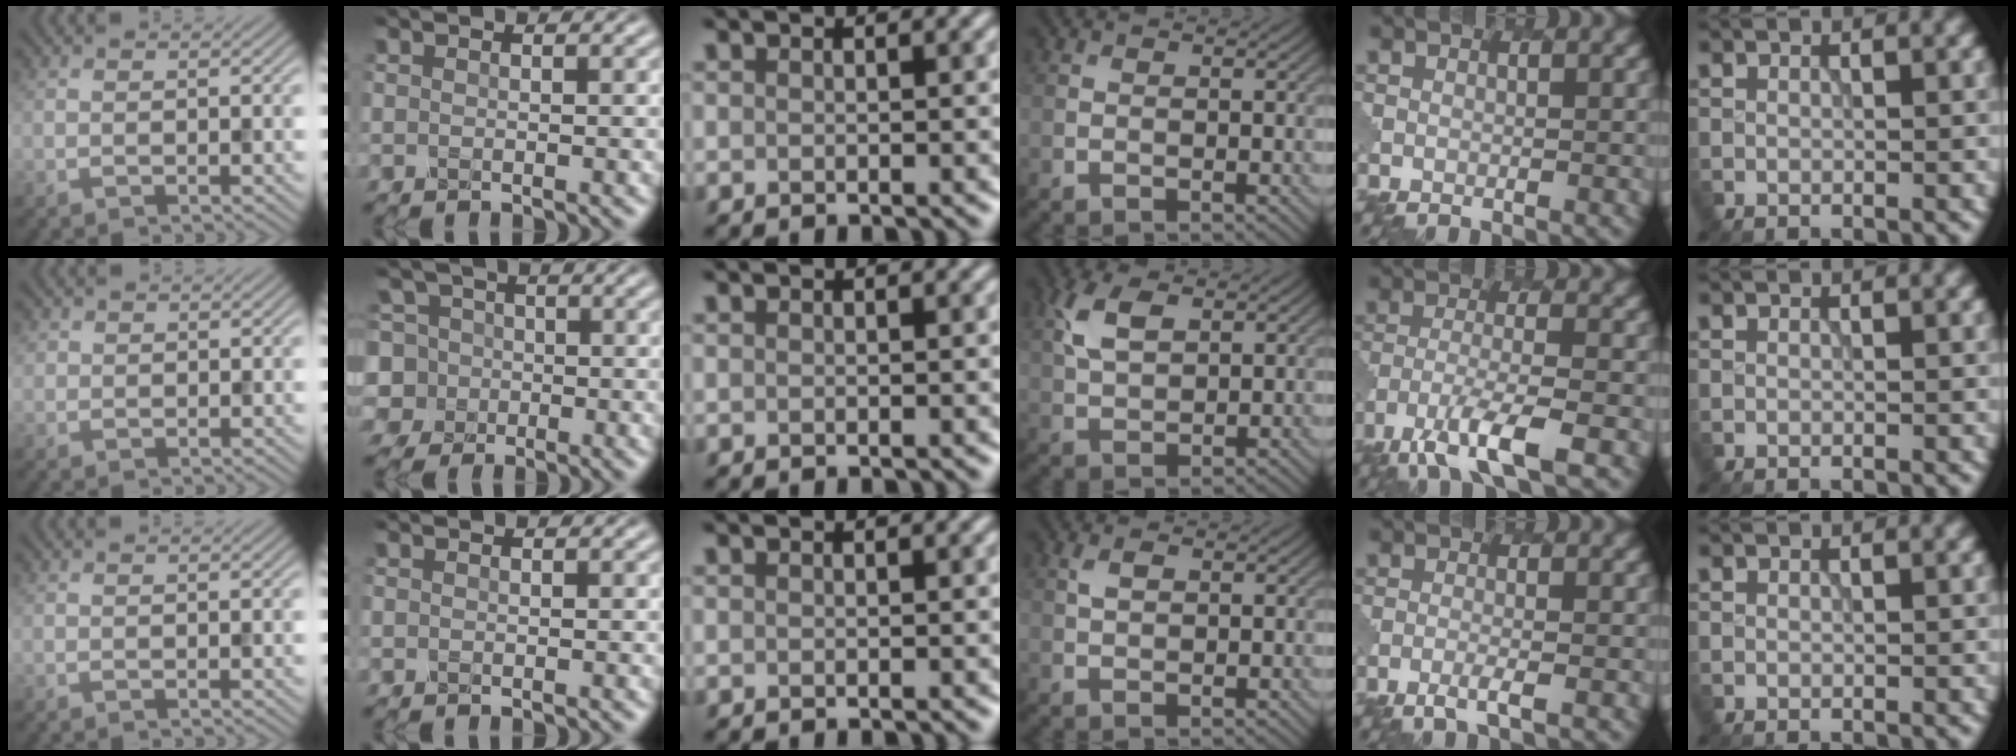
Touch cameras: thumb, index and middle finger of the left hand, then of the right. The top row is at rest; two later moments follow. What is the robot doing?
{"motion": "extract", "object": "pen bag"}